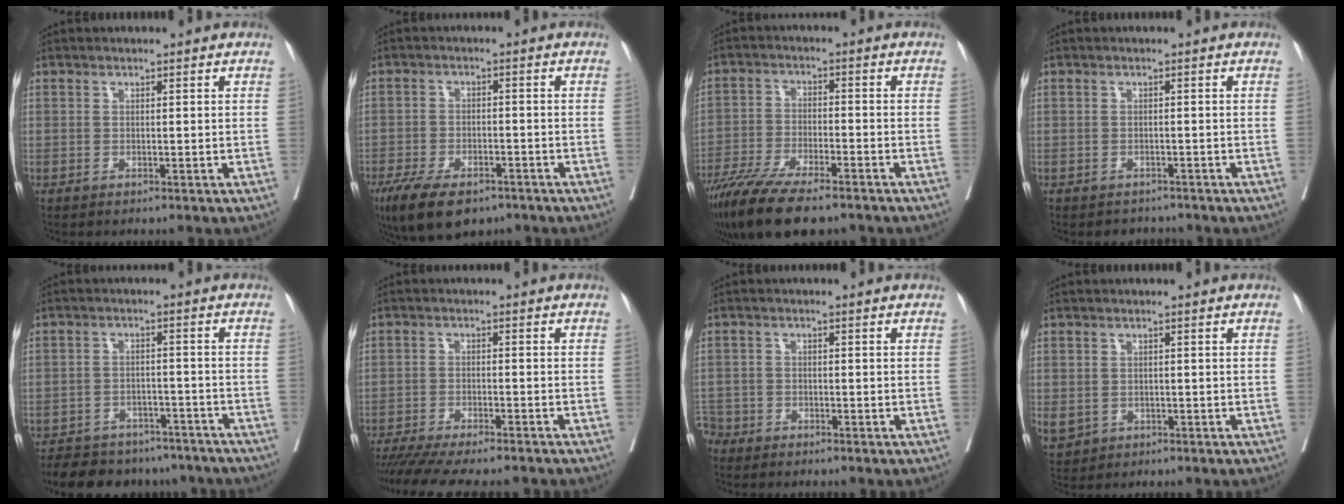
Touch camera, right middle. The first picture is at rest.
{"total": 11.0, "force": [-7.7, 4.2, 6.6], "torque": [-0.117, -0.014, -0.124]}
{"total": 14.5, "force": [-11.3, 2.7, 8.7], "torque": [-0.162, -0.037, -0.194]}
{"total": 1.9, "force": [-1.7, 0.7, -0.6], "torque": [0.008, 0.000, -0.029]}
{"total": 17.1, "force": [-14.7, 6.6, 5.6], "torque": [-0.130, 0.001, -0.193]}
{"total": 16.6, "force": [-14.7, 1.7, 7.7], "torque": [-0.138, -0.035, -0.211]}
{"total": 3.3, "force": [-3.0, 1.4, -0.2], "torque": [0.006, -0.001, -0.066]}
{"total": 6.3, "force": [-2.3, 5.4, 2.4], "torque": [-0.078, -0.003, -0.030]}